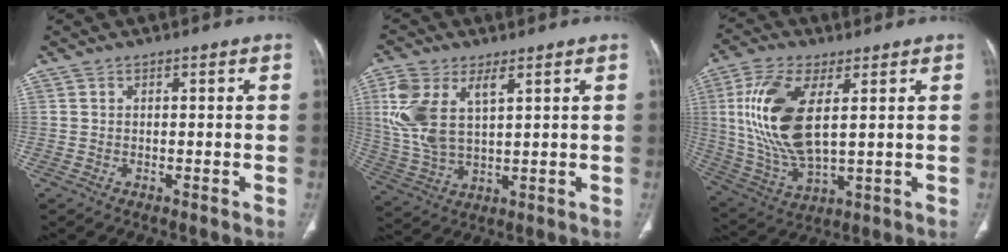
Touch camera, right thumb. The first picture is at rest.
{"total": 12.1, "force": [4.2, 6.0, 9.6], "torque": [-0.219, -0.006, 0.092]}
{"total": 17.2, "force": [3.4, 7.7, 15.0], "torque": [-0.320, -0.014, 0.077]}